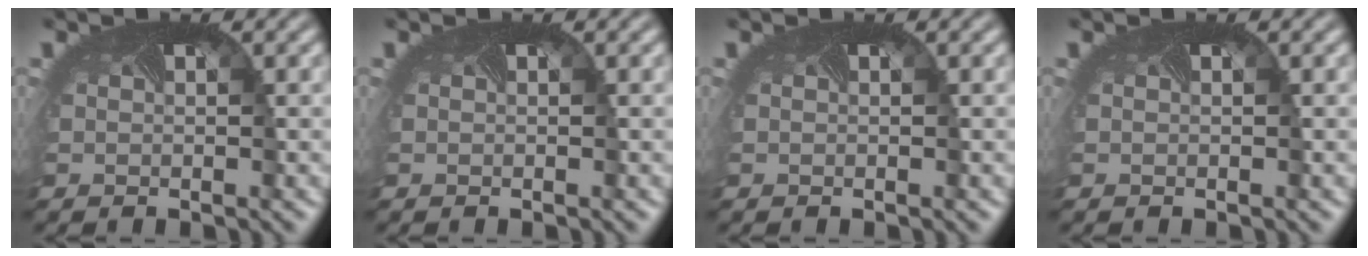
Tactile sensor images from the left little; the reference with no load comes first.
{"total": 0.0}
{"total": 0.0}
{"total": 0.0}